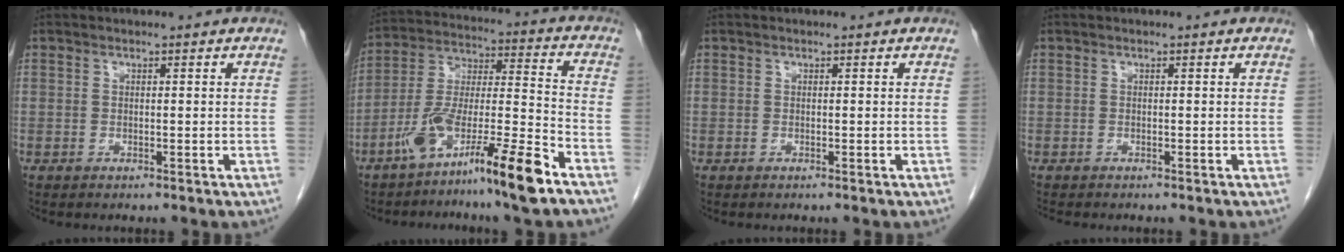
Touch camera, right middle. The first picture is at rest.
{"total": 15.1, "force": [-9.6, 0.2, 11.6], "torque": [-0.223, -0.009, -0.175]}
{"total": 0.0}
{"total": 1.5, "force": [-1.3, 0.3, 0.6], "torque": [-0.016, -0.006, -0.018]}